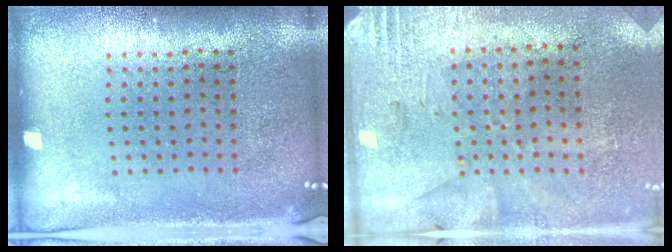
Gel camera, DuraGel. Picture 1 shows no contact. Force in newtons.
{"total": 2.7, "press": 2.3, "slide": 1.5}